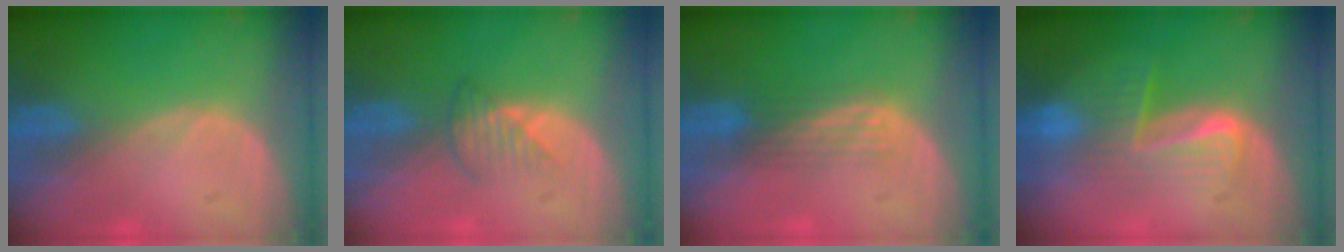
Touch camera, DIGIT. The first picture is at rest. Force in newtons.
{"total": 2.5, "press": 2.5, "slide": 0.4}
{"total": 2.9, "press": 2.7, "slide": 1.2}
{"total": 6.3, "press": 6.2, "slide": 1.3}